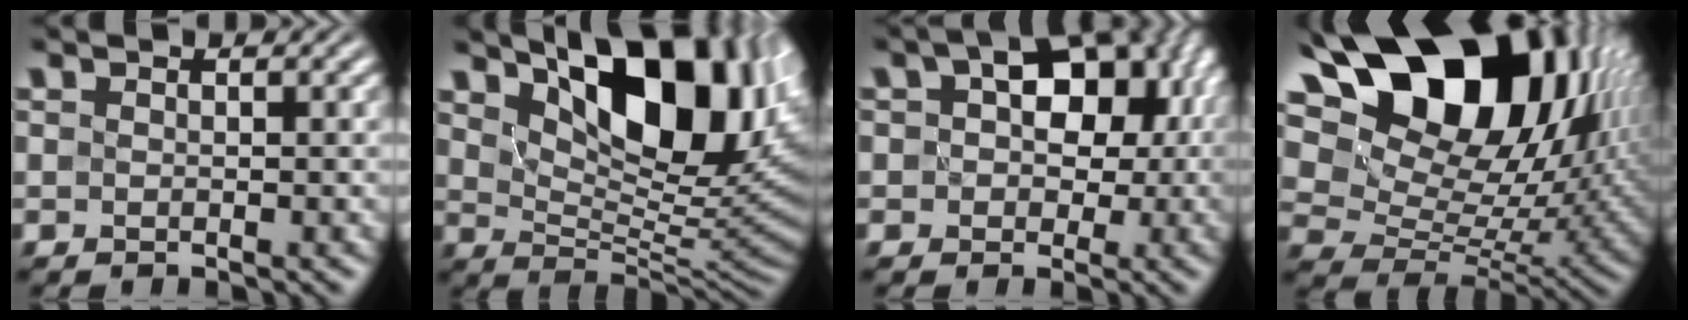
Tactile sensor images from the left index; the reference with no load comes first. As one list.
[{"total": 13.4, "force": [6.6, 6.0, 10.1], "torque": [-0.147, 0.006, 0.107]}, {"total": 10.2, "force": [1.9, 6.7, 7.4], "torque": [-0.085, 0.015, 0.023]}, {"total": 19.1, "force": [8.9, 11.7, 12.3], "torque": [-0.212, 0.043, 0.145]}]